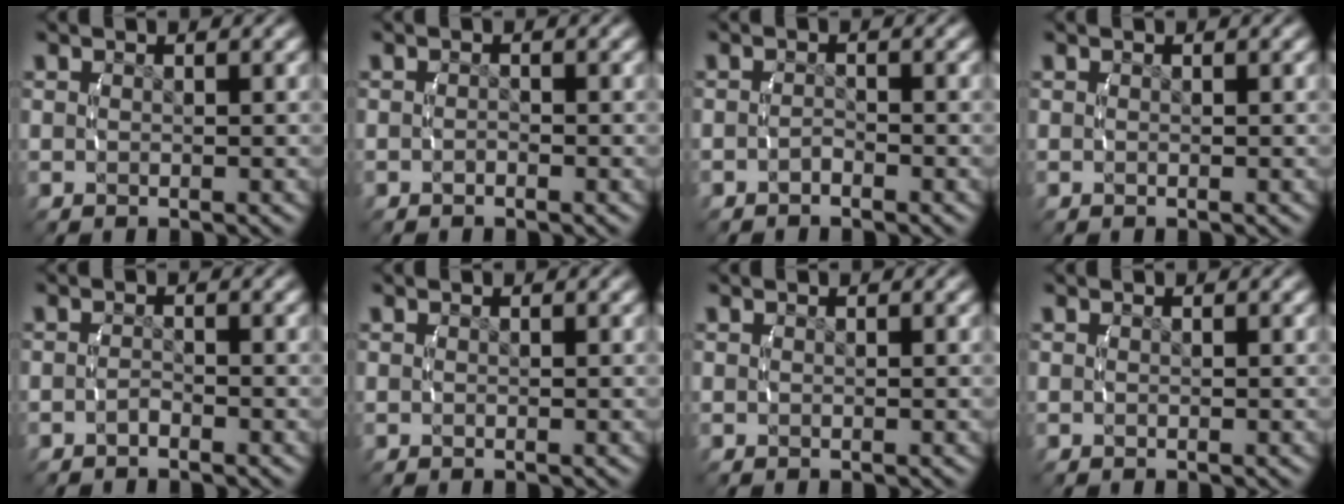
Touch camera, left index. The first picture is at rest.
{"total": 0.6, "force": [-0.5, -0.1, 0.0], "torque": [-0.003, -0.002, -0.008]}
{"total": 1.0, "force": [-1.0, 0.2, 0.2], "torque": [-0.006, -0.004, -0.017]}
{"total": 0.0}
{"total": 1.1, "force": [-1.0, 0.2, 0.2], "torque": [-0.007, -0.004, -0.018]}
{"total": 0.0}
{"total": 0.0}
{"total": 0.0}